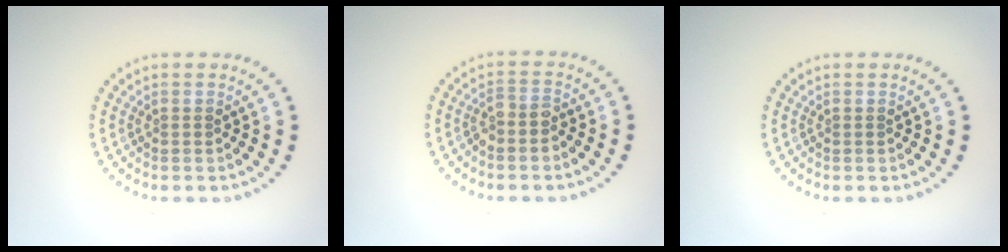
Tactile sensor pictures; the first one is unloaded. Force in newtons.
{"total": 1.7, "press": 1.5, "slide": 0.8}
{"total": 0.0}